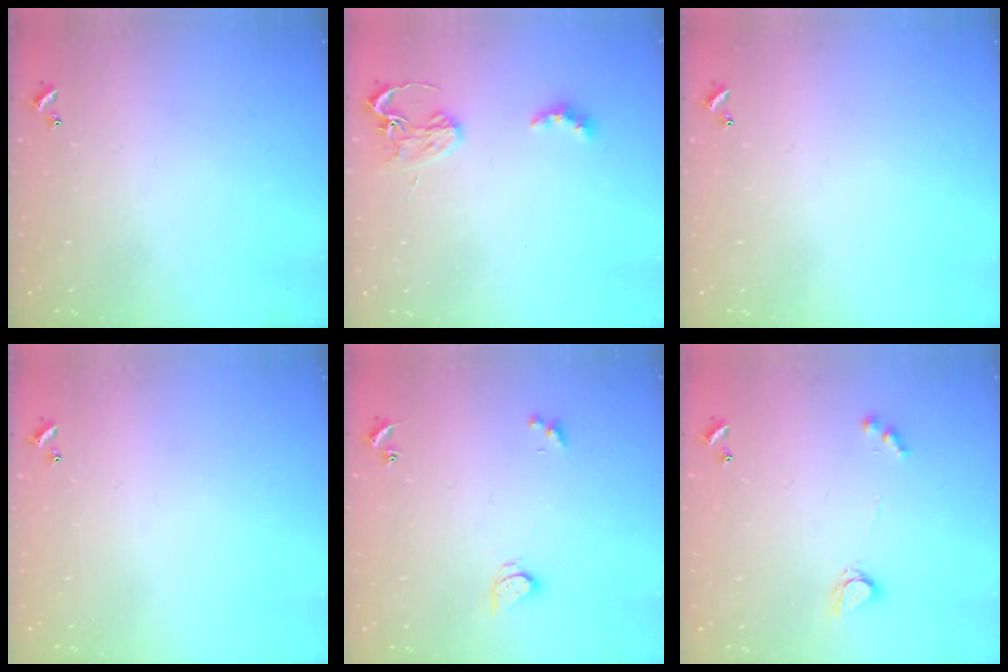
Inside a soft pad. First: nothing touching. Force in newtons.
{"total": 2.9, "press": 2.8, "slide": 0.6}
{"total": 0.0}
{"total": 0.0}
{"total": 2.9, "press": 2.9, "slide": 0.5}
{"total": 4.0, "press": 4.0, "slide": 0.3}